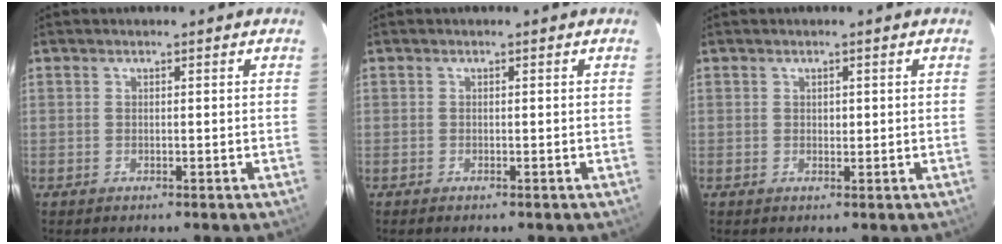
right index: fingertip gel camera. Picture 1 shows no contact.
{"total": 0.6, "force": [-0.5, 0.1, 0.3], "torque": [-0.009, -0.002, -0.007]}
{"total": 0.8, "force": [0.2, 0.6, 0.5], "torque": [-0.006, 0.000, 0.003]}